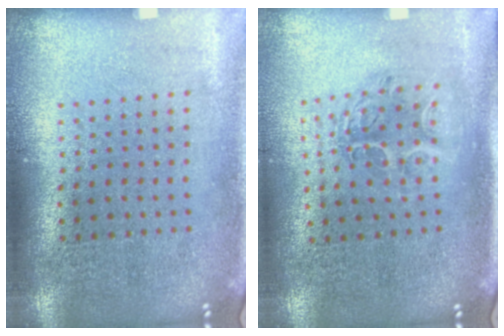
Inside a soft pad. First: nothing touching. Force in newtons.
{"total": 1.2, "press": 1.2, "slide": 0.4}